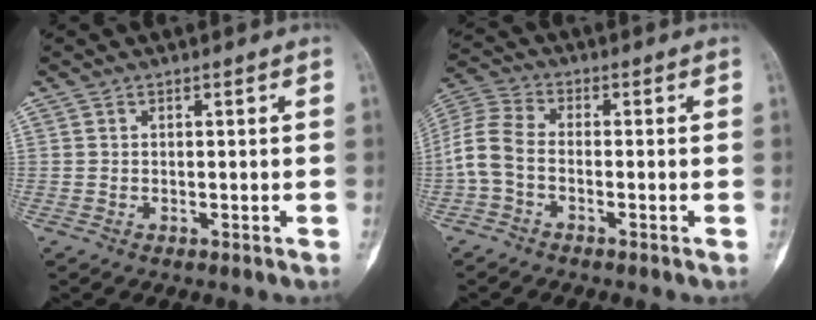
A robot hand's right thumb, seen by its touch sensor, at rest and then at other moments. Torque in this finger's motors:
{"motor_torque": [0.82, 0.58, 0.84, -0.30, 0.14]}